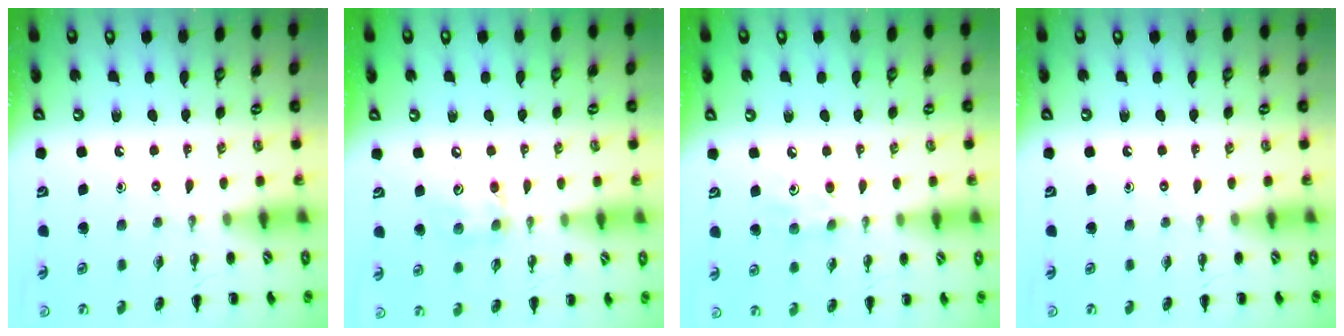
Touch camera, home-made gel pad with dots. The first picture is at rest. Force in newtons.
{"total": 7.9, "press": 7.8, "slide": 0.7}
{"total": 4.4, "press": 4.3, "slide": 0.8}
{"total": 0.0}